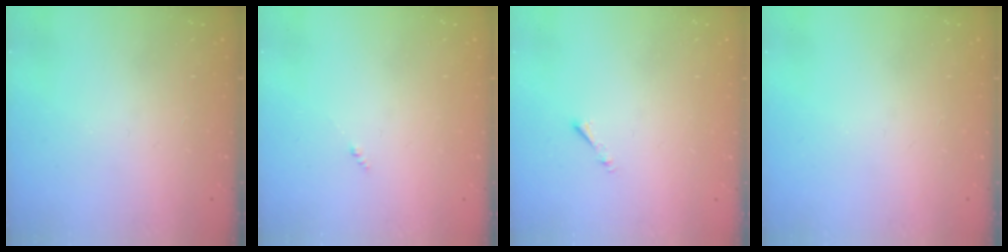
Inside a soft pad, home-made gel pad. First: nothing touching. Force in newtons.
{"total": 0.0}
{"total": 0.8, "press": 0.7, "slide": 0.3}
{"total": 0.0}